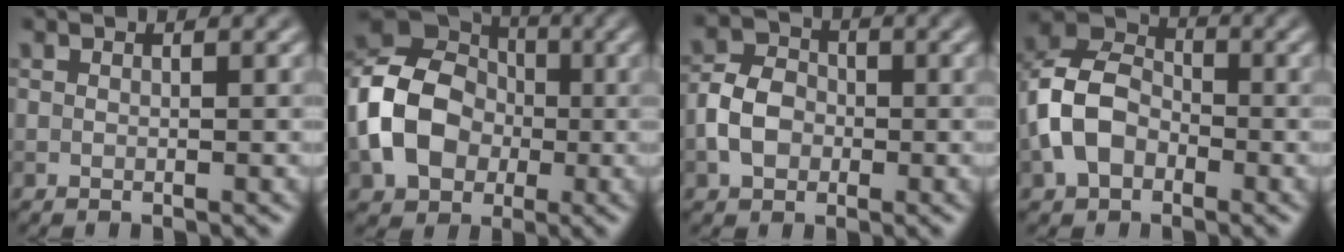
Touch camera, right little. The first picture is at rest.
{"total": 9.6, "force": [-1.6, 7.3, 6.0], "torque": [-0.124, 0.002, -0.043]}
{"total": 4.0, "force": [-0.9, 3.1, 2.3], "torque": [-0.048, 0.006, -0.023]}
{"total": 7.2, "force": [-1.8, 5.3, 4.6], "torque": [-0.110, 0.009, -0.048]}